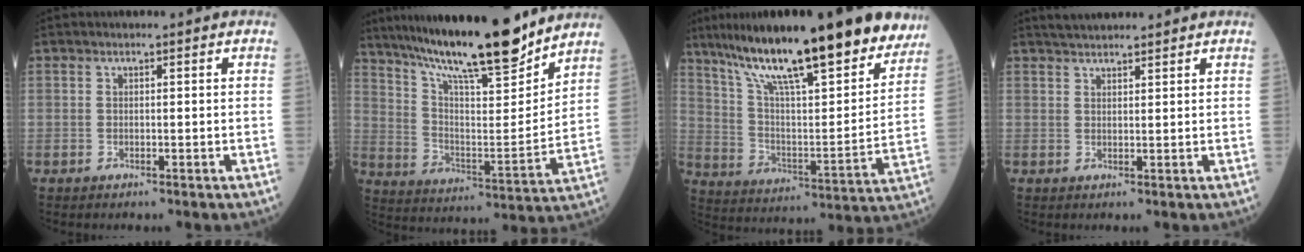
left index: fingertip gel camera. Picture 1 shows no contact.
{"total": 21.4, "force": [17.6, 2.1, 11.9], "torque": [-0.203, -0.004, 0.290]}
{"total": 27.2, "force": [20.8, 4.7, 16.9], "torque": [-0.269, 0.001, 0.311]}
{"total": 4.7, "force": [4.3, 0.7, 1.8], "torque": [-0.027, 0.033, 0.074]}